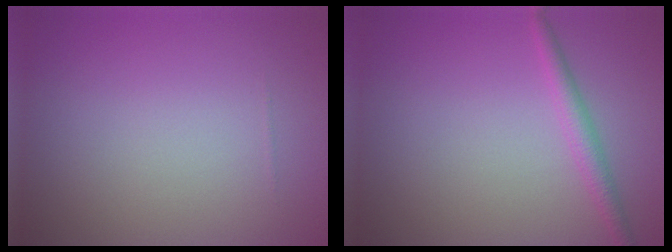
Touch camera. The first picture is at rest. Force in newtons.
{"total": 1.9, "press": 1.9, "slide": 0.2}